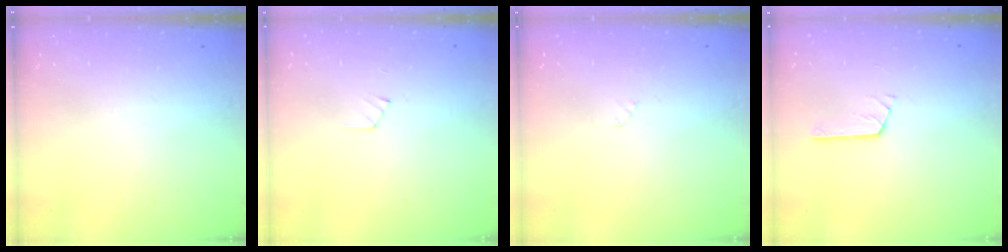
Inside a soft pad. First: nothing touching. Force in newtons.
{"total": 3.8, "press": 3.8, "slide": 0.3}
{"total": 2.7, "press": 2.7, "slide": 0.3}
{"total": 2.4, "press": 2.4, "slide": 0.2}